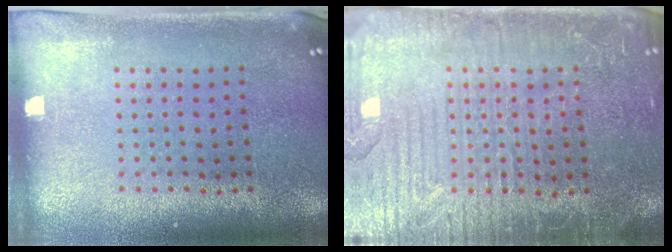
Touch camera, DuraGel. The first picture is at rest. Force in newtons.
{"total": 3.9, "press": 3.8, "slide": 0.7}